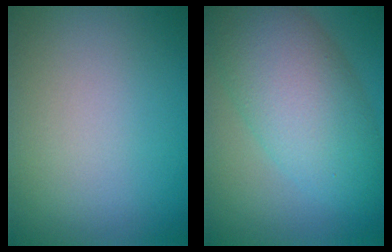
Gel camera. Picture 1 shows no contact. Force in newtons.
{"total": 8.1, "press": 8.1, "slide": 0.1}